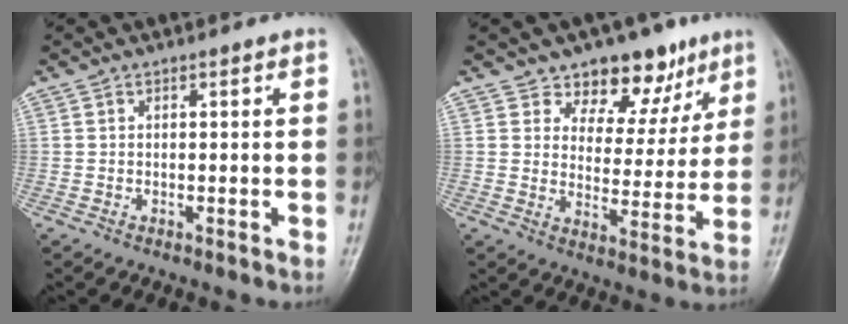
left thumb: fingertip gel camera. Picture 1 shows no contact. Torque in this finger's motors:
{"motor_torque": [0.45, 0.44, 0.37, -0.12, -0.02]}